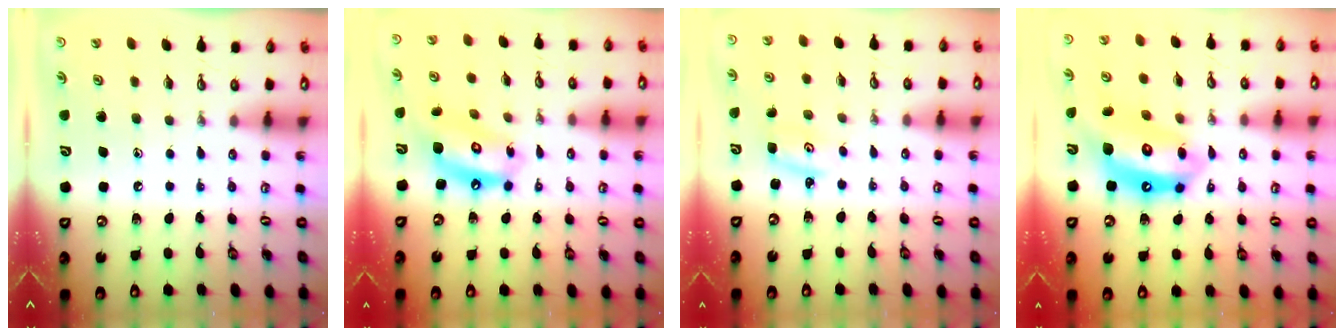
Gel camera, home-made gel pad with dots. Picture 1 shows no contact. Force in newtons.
{"total": 12.5, "press": 12.4, "slide": 1.4}
{"total": 3.0, "press": 3.0, "slide": 0.3}
{"total": 15.6, "press": 15.5, "slide": 1.9}